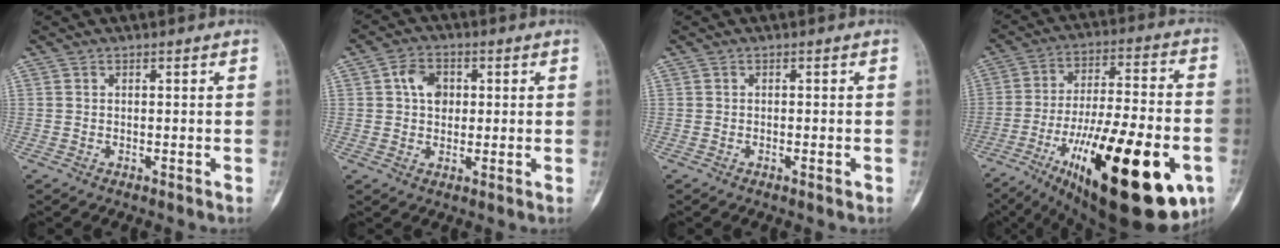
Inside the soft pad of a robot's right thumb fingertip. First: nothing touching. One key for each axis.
{"total": 5.8, "fx": 1.2, "fy": 4.5, "fz": 3.5, "tx": -0.038, "ty": 0.005, "tz": 0.017}
{"total": 0.9, "fx": -0.4, "fy": 0.4, "fz": 0.7, "tx": -0.012, "ty": -0.001, "tz": -0.005}
{"total": 33.5, "fx": -12.4, "fy": 11.3, "fz": 29.0, "tx": -0.411, "ty": 0.029, "tz": -0.177}